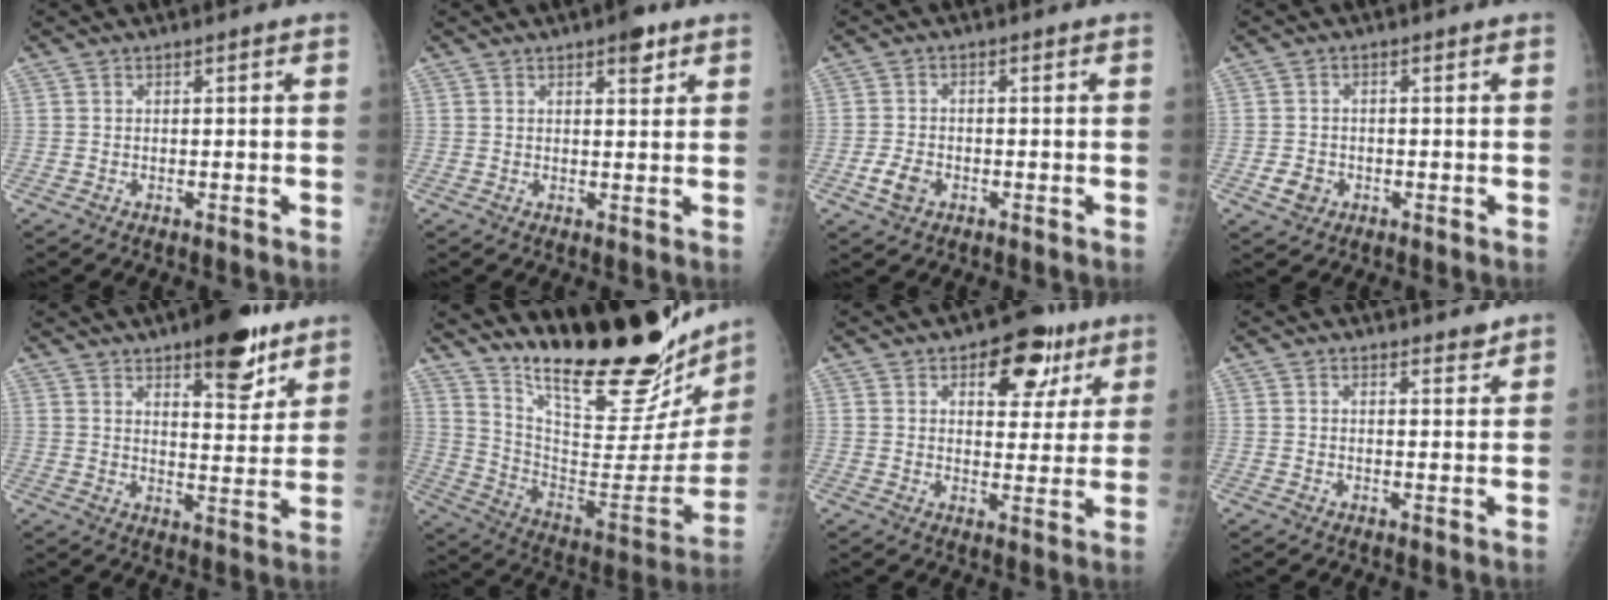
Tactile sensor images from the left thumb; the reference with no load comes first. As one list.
[{"total": 3.6, "force": [2.2, 1.5, 2.4], "torque": [-0.020, -0.009, 0.028]}, {"total": 3.8, "force": [-1.5, 2.7, 2.2], "torque": [-0.040, 0.004, -0.027]}, {"total": 3.0, "force": [-1.0, 2.6, 1.3], "torque": [-0.015, 0.003, -0.014]}, {"total": 12.8, "force": [8.4, 4.6, 8.5], "torque": [-0.080, -0.049, 0.119]}, {"total": 32.1, "force": [25.9, 7.0, 17.6], "torque": [-0.251, -0.168, 0.380]}, {"total": 11.2, "force": [6.0, 6.5, 7.0], "torque": [-0.045, -0.022, 0.079]}, {"total": 2.3, "force": [2.1, 0.6, 0.7], "torque": [0.002, -0.017, 0.028]}]